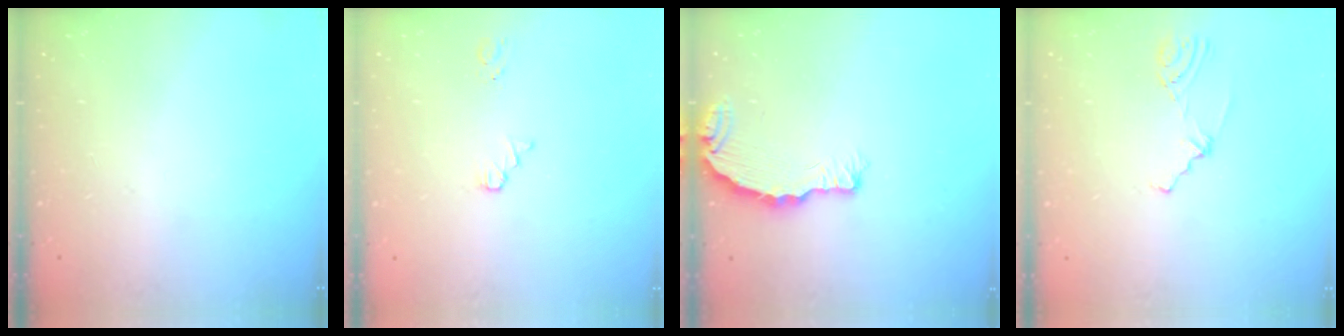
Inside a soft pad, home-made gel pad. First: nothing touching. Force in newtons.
{"total": 1.4, "press": 1.4, "slide": 0.2}
{"total": 6.4, "press": 6.4, "slide": 0.2}
{"total": 2.3, "press": 1.8, "slide": 1.5}